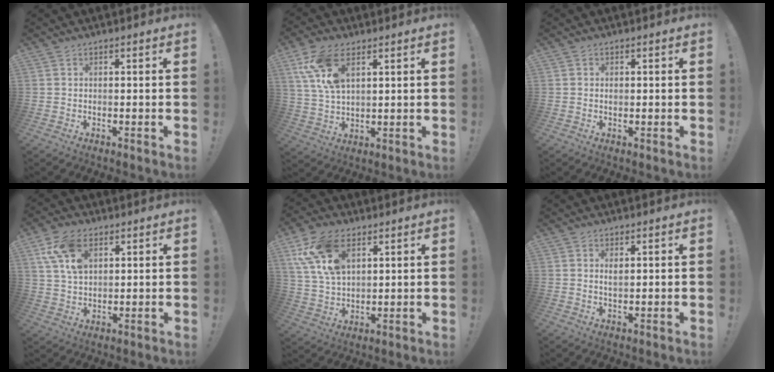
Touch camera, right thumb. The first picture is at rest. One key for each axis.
{"total": 11.9, "fx": 5.8, "fy": 6.4, "fz": 8.2, "tx": -0.162, "ty": -0.011, "tz": 0.110}
{"total": 0.7, "fx": 0.2, "fy": 0.7, "fz": 0.1, "tx": 0.006, "ty": 0.001, "tz": 0.001}
{"total": 12.0, "fx": 5.5, "fy": 7.5, "fz": 7.7, "tx": -0.146, "ty": -0.008, "tz": 0.104}
{"total": 16.0, "fx": 7.5, "fy": 10.0, "fz": 10.0, "tx": -0.200, "ty": -0.019, "tz": 0.144}
{"total": 1.8, "fx": 0.9, "fy": 0.9, "fz": 1.2, "tx": -0.011, "ty": -0.004, "tz": 0.013}